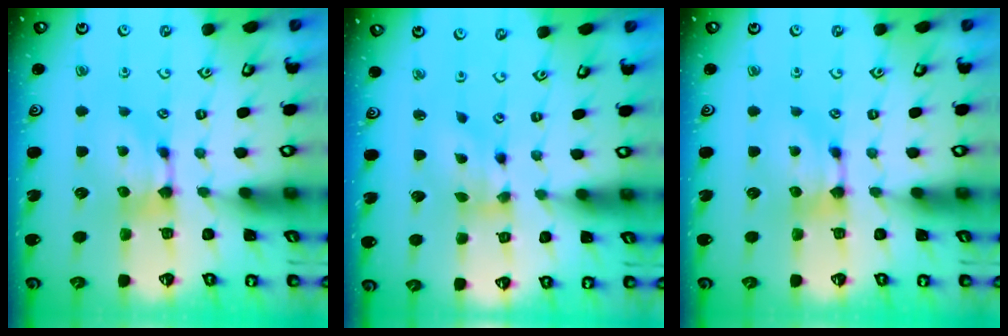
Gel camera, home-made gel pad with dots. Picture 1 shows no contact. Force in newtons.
{"total": 3.1, "press": 2.5, "slide": 1.8}
{"total": 0.0}